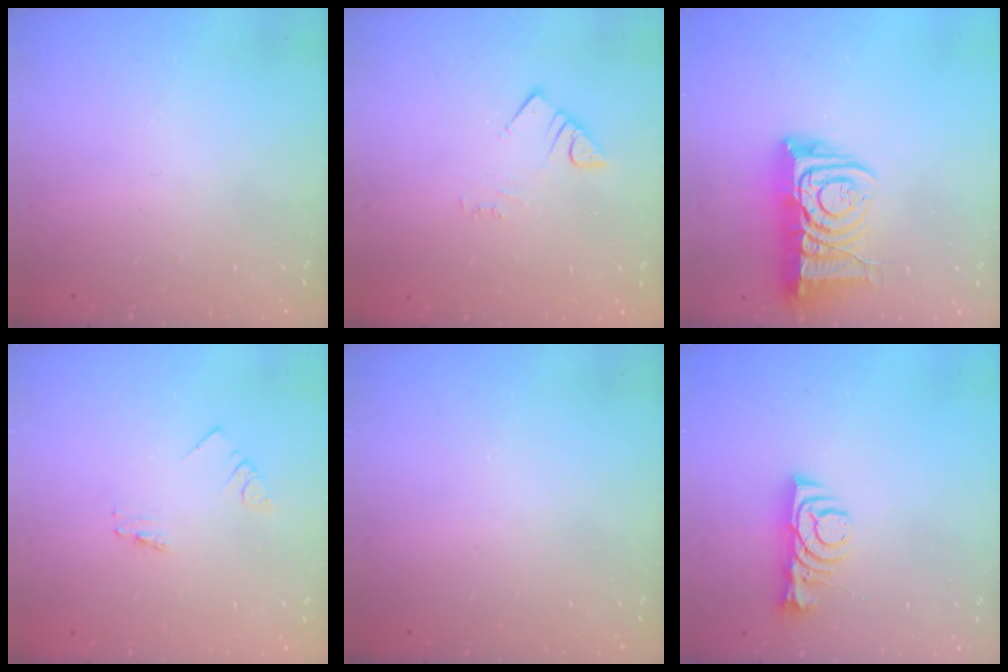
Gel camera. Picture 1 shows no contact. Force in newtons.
{"total": 2.8, "press": 2.8, "slide": 0.2}
{"total": 13.5, "press": 13.4, "slide": 1.5}
{"total": 0.7, "press": 0.7, "slide": 0.1}
{"total": 0.0}
{"total": 7.0, "press": 7.0, "slide": 0.8}